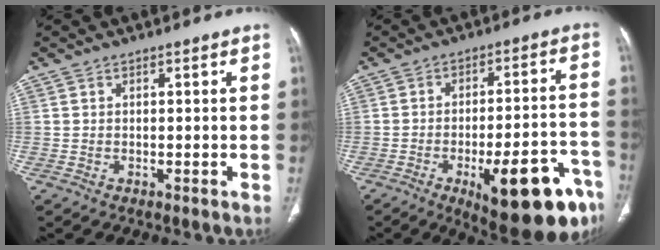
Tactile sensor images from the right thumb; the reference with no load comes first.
{"total": 20.8, "force": [-10.3, 6.7, 16.7], "torque": [-0.160, 0.052, -0.131]}